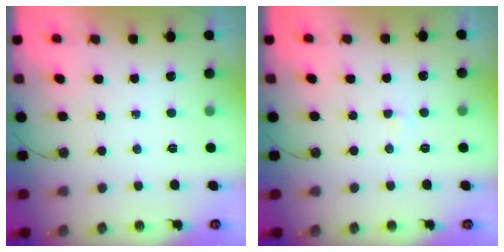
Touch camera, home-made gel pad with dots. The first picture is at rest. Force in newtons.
{"total": 1.7, "press": 1.7, "slide": 0.3}